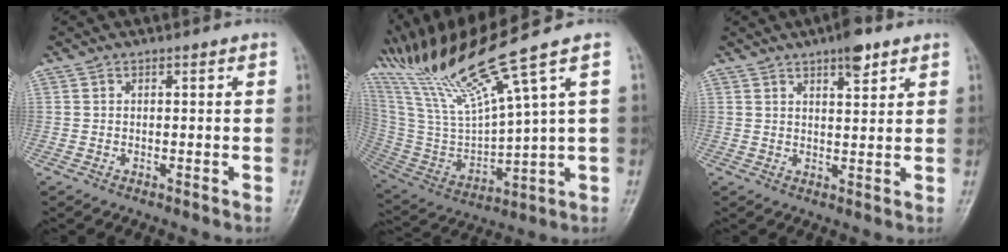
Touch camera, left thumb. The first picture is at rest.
{"total": 18.5, "force": [13.8, -1.0, 12.2], "torque": [-0.240, -0.054, 0.278]}
{"total": 5.1, "force": [3.3, 1.6, 3.5], "torque": [-0.043, -0.016, 0.047]}